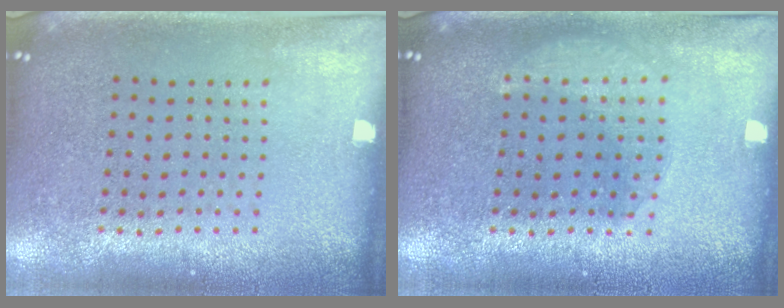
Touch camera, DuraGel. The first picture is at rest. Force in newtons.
{"total": 1.8, "press": 1.8, "slide": 0.2}